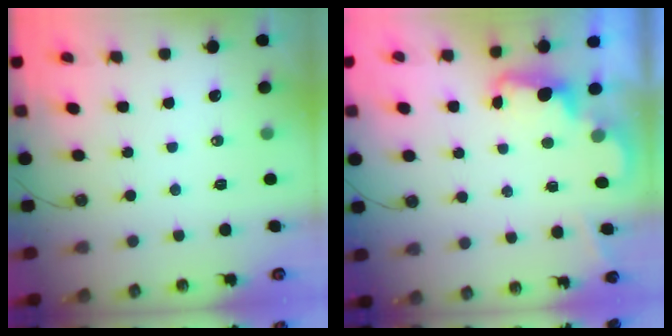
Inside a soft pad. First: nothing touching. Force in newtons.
{"total": 2.3, "press": 2.3, "slide": 0.5}